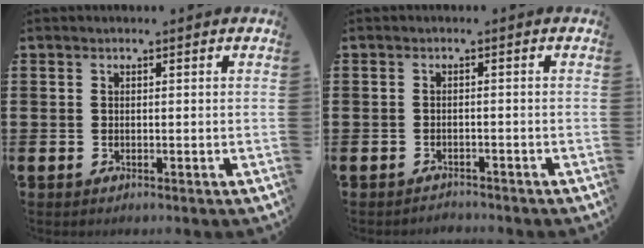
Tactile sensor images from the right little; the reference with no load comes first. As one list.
[{"total": 1.2, "force": [-1.2, 0.0, -0.2], "torque": [-0.001, 0.003, -0.025]}]